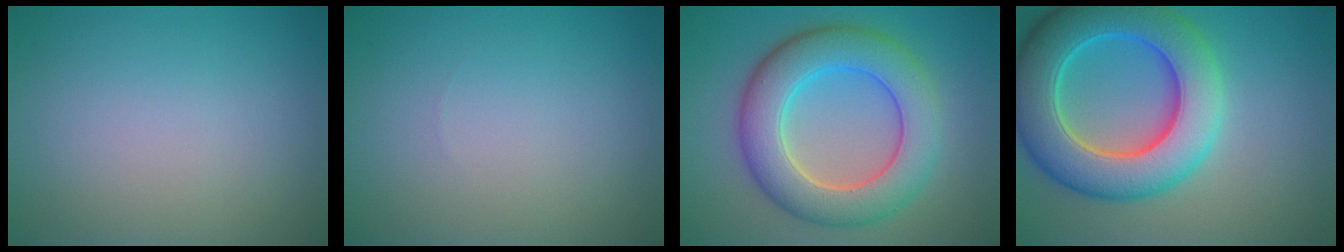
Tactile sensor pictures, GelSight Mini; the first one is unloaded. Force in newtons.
{"total": 0.0}
{"total": 8.3, "press": 8.3, "slide": 0.4}
{"total": 10.5, "press": 10.5, "slide": 0.3}